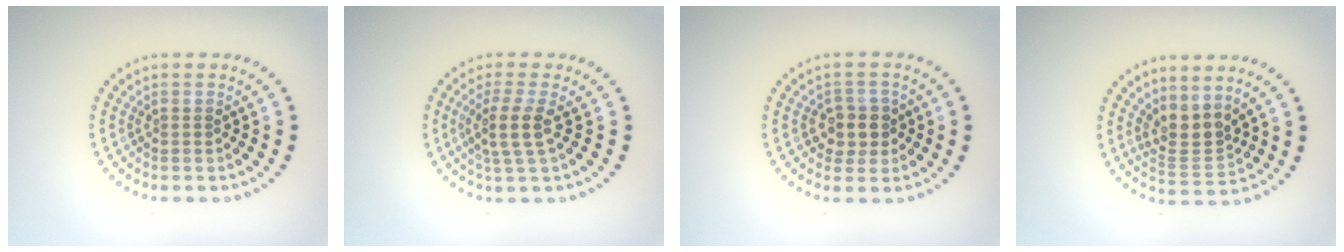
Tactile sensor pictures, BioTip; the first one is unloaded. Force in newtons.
{"total": 2.7, "press": 2.3, "slide": 1.5}
{"total": 2.5, "press": 2.4, "slide": 0.9}
{"total": 2.9, "press": 2.3, "slide": 1.9}